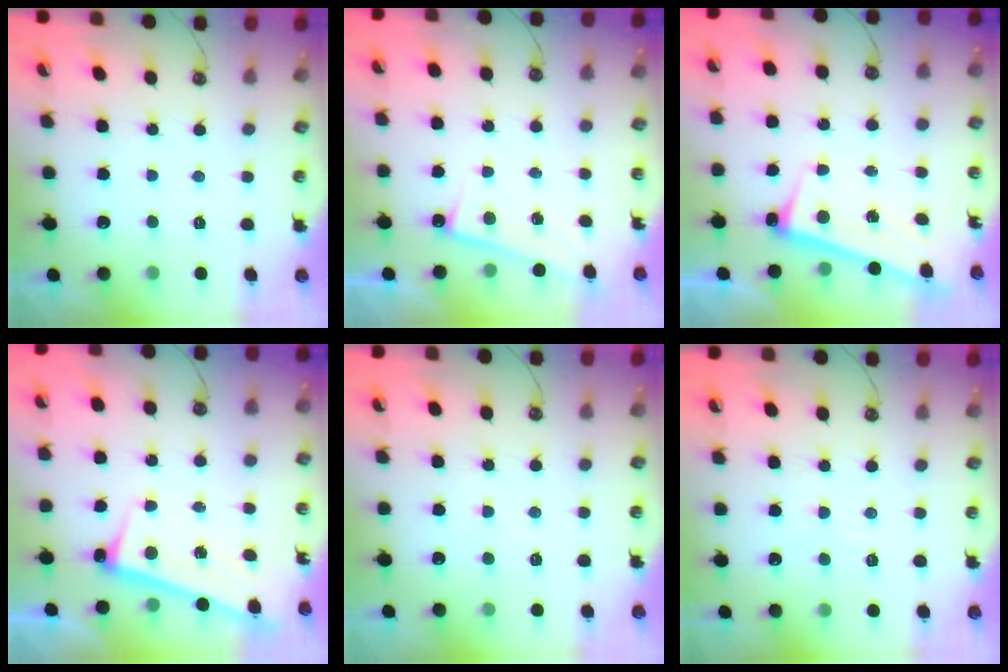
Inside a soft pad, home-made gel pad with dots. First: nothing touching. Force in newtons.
{"total": 1.8, "press": 1.8, "slide": 0.3}
{"total": 2.8, "press": 2.8, "slide": 0.5}
{"total": 2.8, "press": 2.8, "slide": 0.5}
{"total": 2.9, "press": 2.9, "slide": 0.2}
{"total": 1.0, "press": 1.0, "slide": 0.3}